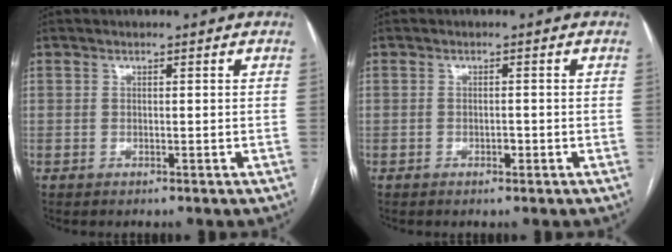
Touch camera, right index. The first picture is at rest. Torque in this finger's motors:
{"motor_torque": [0.09, 0.02, 0.02, 0.01]}